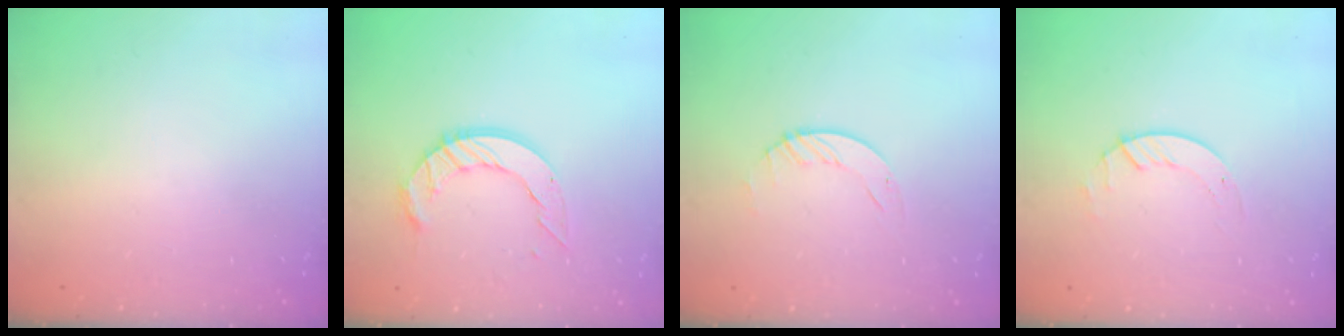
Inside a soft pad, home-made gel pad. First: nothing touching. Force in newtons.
{"total": 11.2, "press": 11.1, "slide": 0.9}
{"total": 1.9, "press": 1.9, "slide": 0.2}
{"total": 2.7, "press": 2.7, "slide": 0.3}